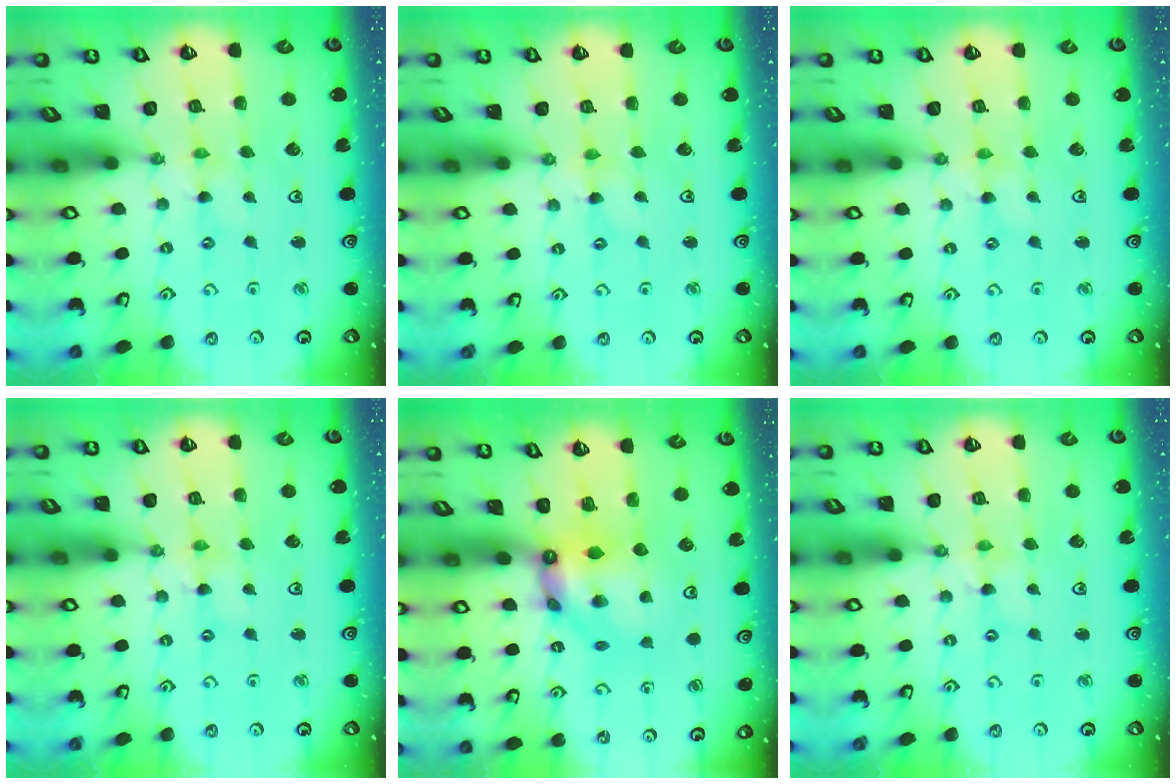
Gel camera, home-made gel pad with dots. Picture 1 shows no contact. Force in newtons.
{"total": 0.0}
{"total": 1.1, "press": 1.0, "slide": 0.2}
{"total": 1.7, "press": 1.7, "slide": 0.2}
{"total": 8.4, "press": 8.3, "slide": 0.7}
{"total": 1.8, "press": 1.8, "slide": 0.2}